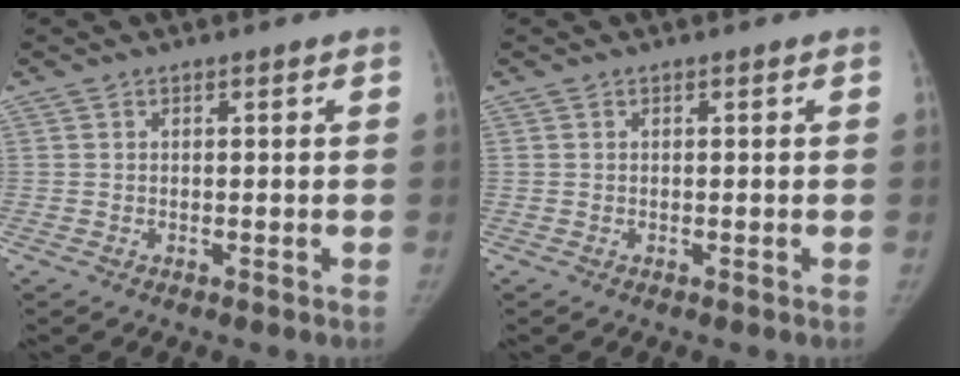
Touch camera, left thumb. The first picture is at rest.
{"total": 0.0}